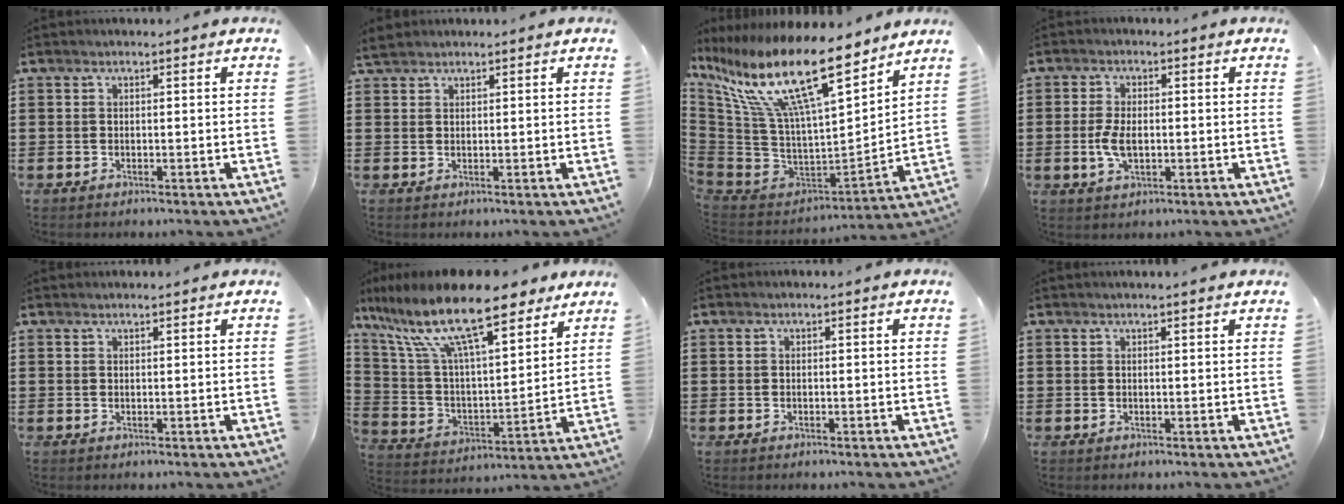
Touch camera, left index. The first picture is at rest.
{"total": 1.7, "force": [1.5, 0.4, 0.6], "torque": [-0.015, 0.004, 0.029]}
{"total": 19.5, "force": [11.8, 5.2, 14.7], "torque": [-0.320, -0.070, 0.196]}
{"total": 4.5, "force": [-0.5, 2.3, 3.9], "torque": [-0.094, -0.005, -0.013]}
{"total": 0.7, "force": [0.6, 0.1, 0.2], "torque": [-0.005, 0.000, 0.013]}
{"total": 15.4, "force": [11.3, 3.3, 9.9], "torque": [-0.234, -0.055, 0.195]}
{"total": 0.0}
{"total": 1.0, "force": [0.9, -0.1, 0.5], "torque": [-0.010, -0.001, 0.017]}